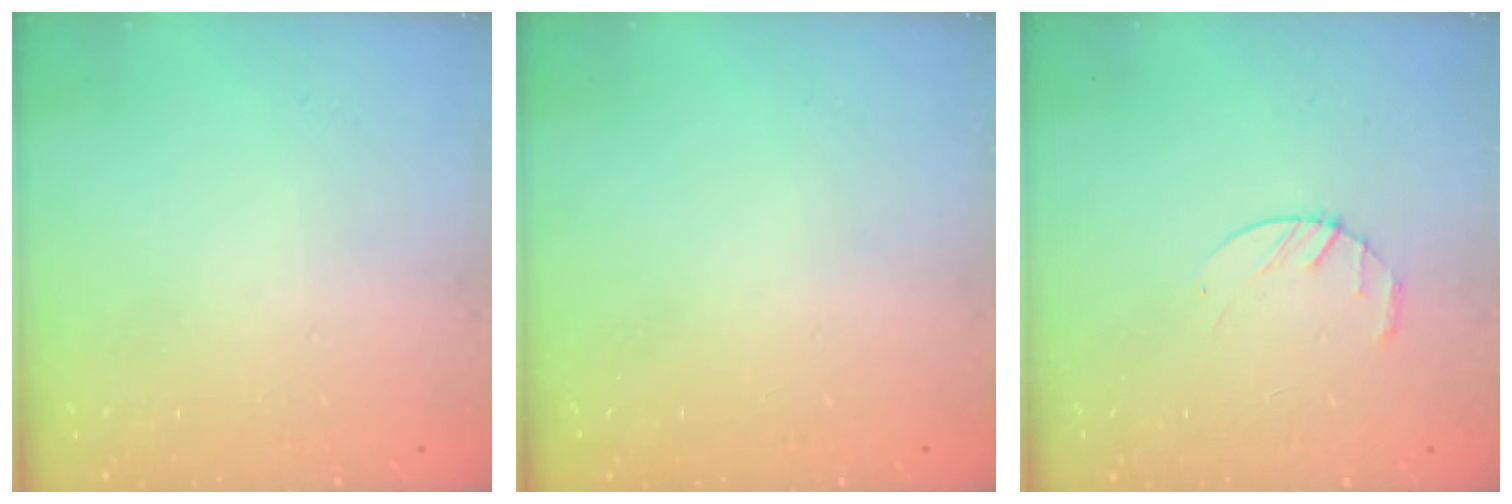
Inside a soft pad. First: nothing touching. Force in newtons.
{"total": 0.0}
{"total": 3.2, "press": 3.2, "slide": 0.5}